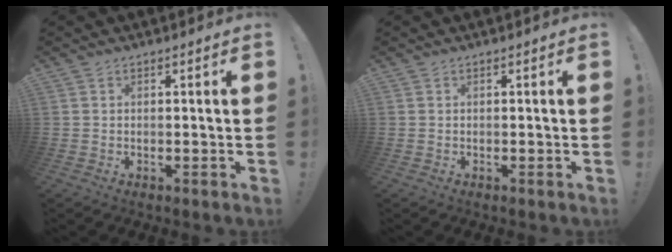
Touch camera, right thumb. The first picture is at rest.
{"total": 0.0}